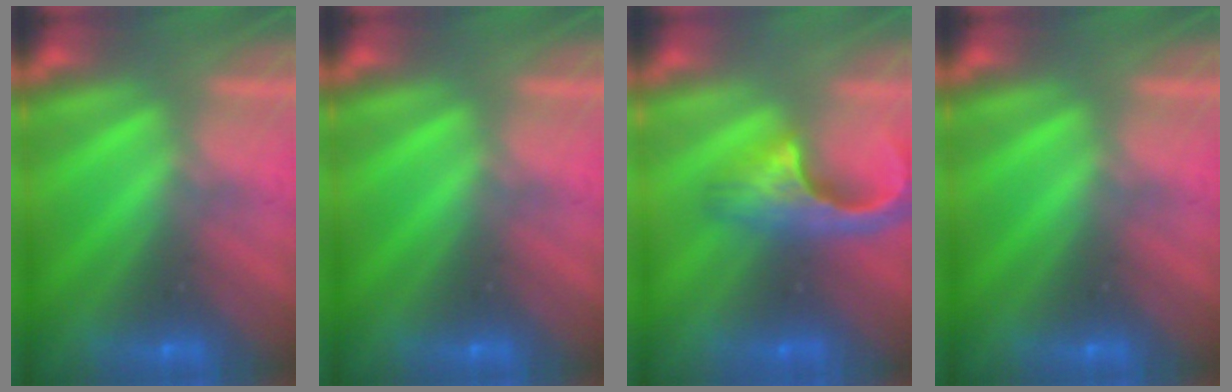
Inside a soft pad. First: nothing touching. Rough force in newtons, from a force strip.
{"total": 0.0}
{"total": 4.7}
{"total": 0.0}